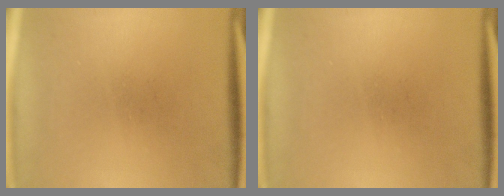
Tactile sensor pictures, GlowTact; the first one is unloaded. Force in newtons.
{"total": 0.0}